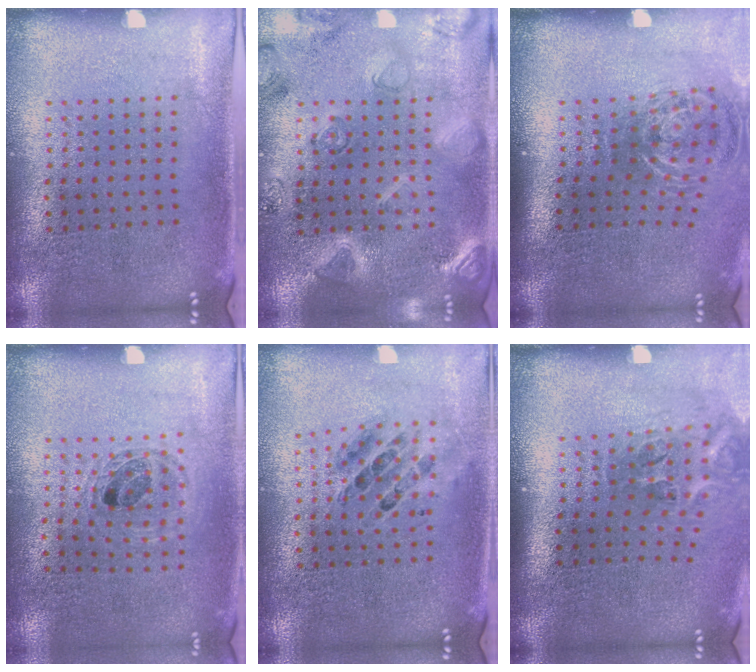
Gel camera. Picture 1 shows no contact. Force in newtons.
{"total": 2.7, "press": 2.7, "slide": 0.4}
{"total": 1.7, "press": 1.2, "slide": 1.2}
{"total": 1.0, "press": 0.9, "slide": 0.3}
{"total": 0.5, "press": 0.5, "slide": 0.2}
{"total": 2.3, "press": 1.4, "slide": 1.8}